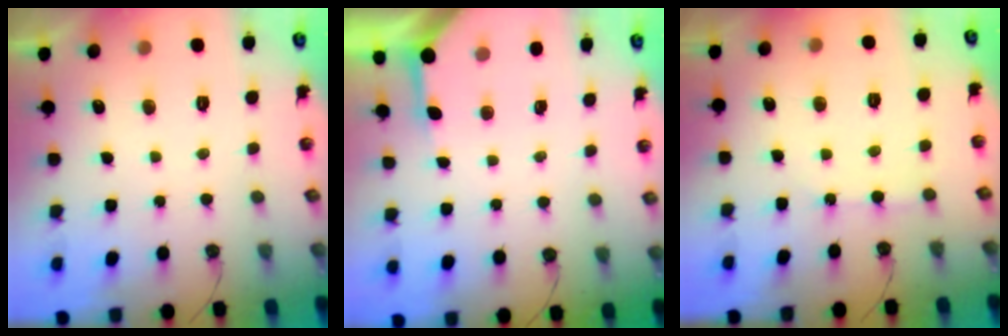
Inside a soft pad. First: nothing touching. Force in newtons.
{"total": 3.4, "press": 3.4, "slide": 0.5}
{"total": 3.5, "press": 3.4, "slide": 0.5}